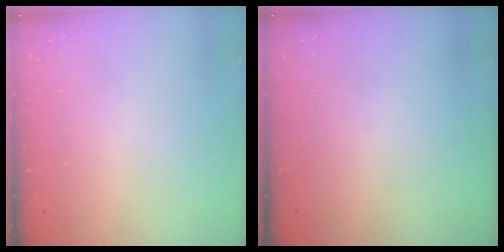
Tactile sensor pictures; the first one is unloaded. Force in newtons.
{"total": 0.0}